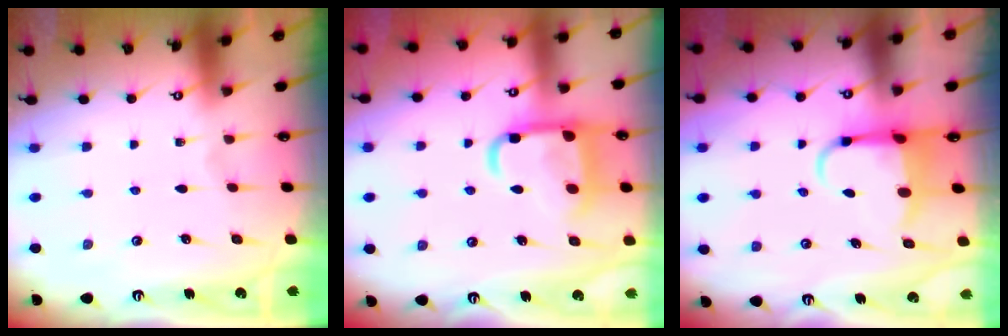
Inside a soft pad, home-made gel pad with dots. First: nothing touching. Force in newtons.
{"total": 14.6, "press": 14.5, "slide": 1.4}
{"total": 5.7, "press": 5.5, "slide": 1.5}